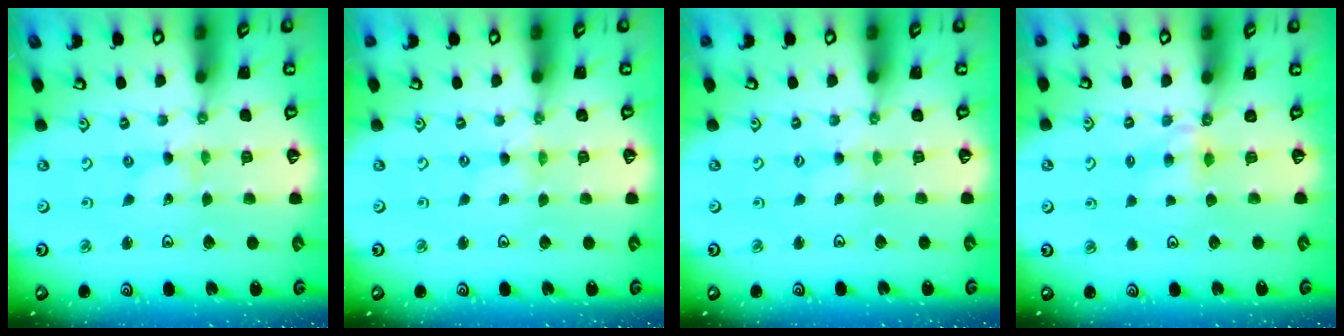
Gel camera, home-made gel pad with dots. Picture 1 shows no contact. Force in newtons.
{"total": 0.0}
{"total": 1.6, "press": 1.5, "slide": 0.3}
{"total": 4.3, "press": 4.3, "slide": 0.4}